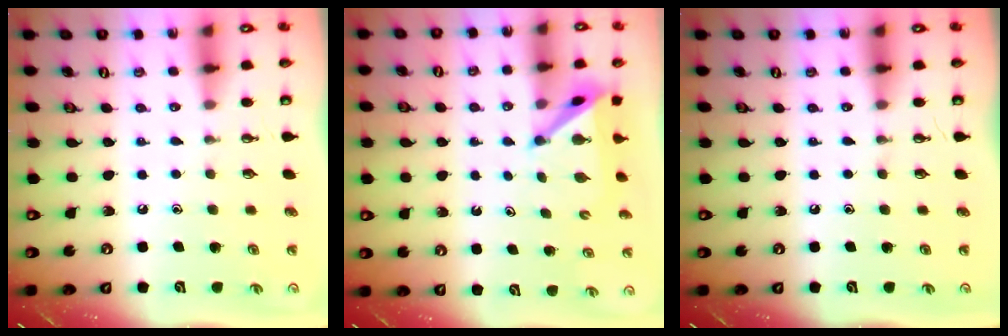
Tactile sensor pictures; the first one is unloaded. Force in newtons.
{"total": 4.9, "press": 4.9, "slide": 0.6}
{"total": 0.0}